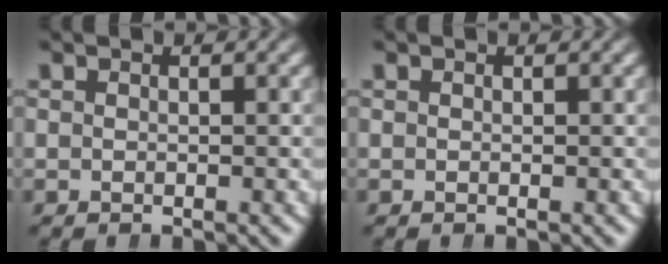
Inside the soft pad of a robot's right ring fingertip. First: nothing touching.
{"total": 0.0}